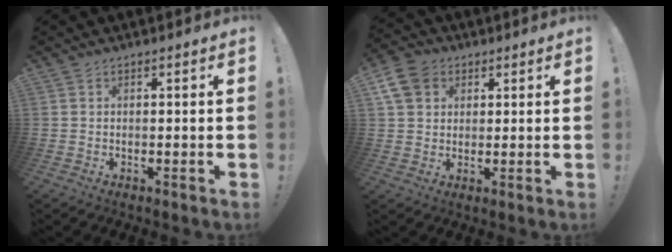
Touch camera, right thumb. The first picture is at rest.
{"total": 9.2, "force": [3.9, 7.3, 4.1], "torque": [-0.076, -0.011, 0.081]}